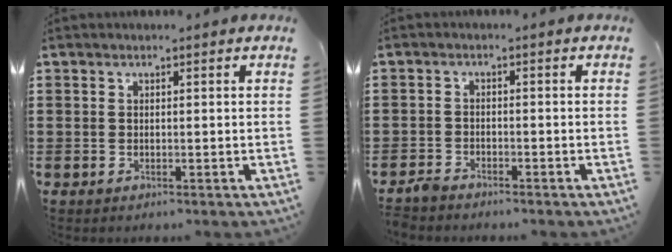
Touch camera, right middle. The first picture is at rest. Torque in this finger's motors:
{"motor_torque": [0.85, 1.19, -0.06, -0.01]}